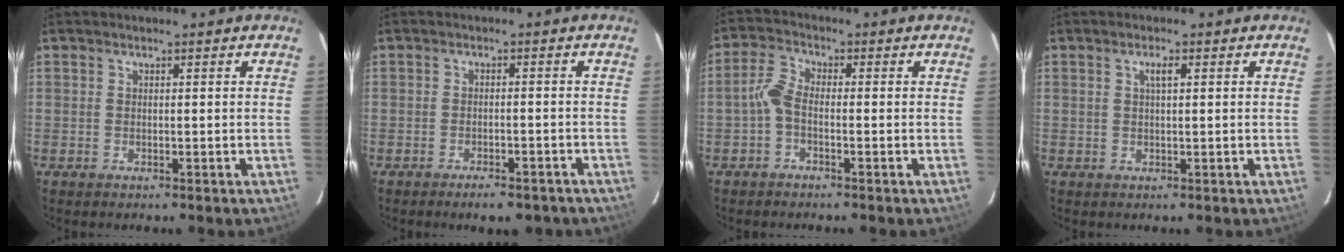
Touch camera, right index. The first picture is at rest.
{"total": 6.2, "force": [-4.9, 2.2, 3.1], "torque": [-0.059, -0.002, -0.060]}
{"total": 3.3, "force": [-1.4, 1.5, 2.6], "torque": [-0.065, 0.012, -0.033]}
{"total": 1.7, "force": [0.6, 0.4, 1.6], "torque": [-0.028, 0.004, 0.010]}